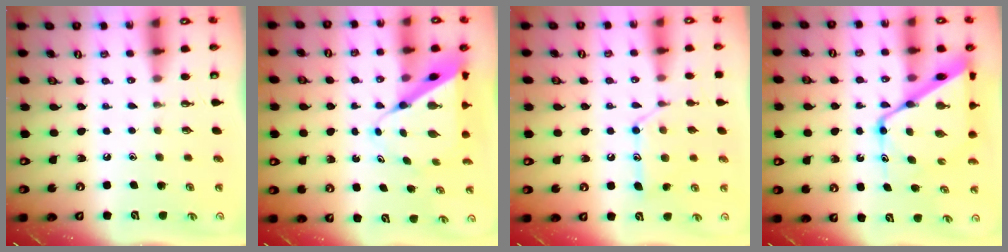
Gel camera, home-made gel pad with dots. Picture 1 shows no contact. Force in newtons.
{"total": 8.9, "press": 8.9, "slide": 0.6}
{"total": 14.0, "press": 14.0, "slide": 1.0}
{"total": 16.5, "press": 16.4, "slide": 1.4}